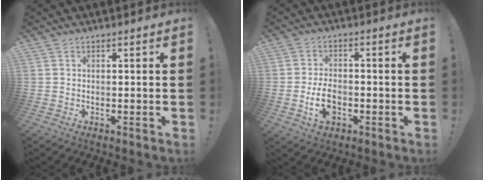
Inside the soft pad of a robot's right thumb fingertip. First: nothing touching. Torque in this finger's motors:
{"motor_torque": [0.35, -0.06, 0.17, 0.16, 0.20]}